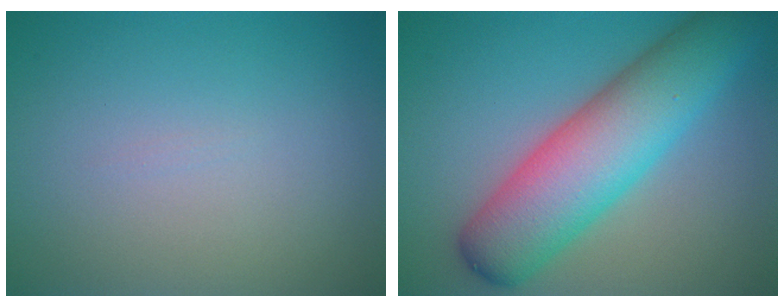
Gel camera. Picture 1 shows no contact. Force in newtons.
{"total": 9.5, "press": 9.5, "slide": 0.2}